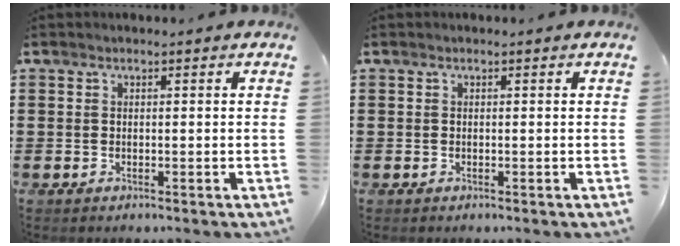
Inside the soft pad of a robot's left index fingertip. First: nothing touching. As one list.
[{"total": 0.0}]